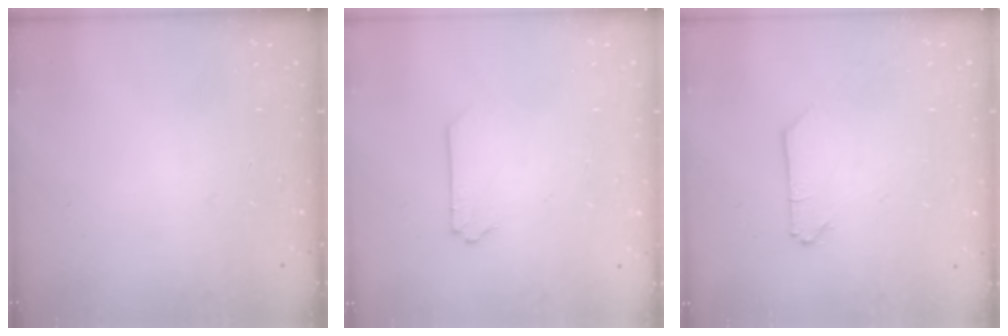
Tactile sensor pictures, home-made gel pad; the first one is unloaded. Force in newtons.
{"total": 0.0}
{"total": 0.0}